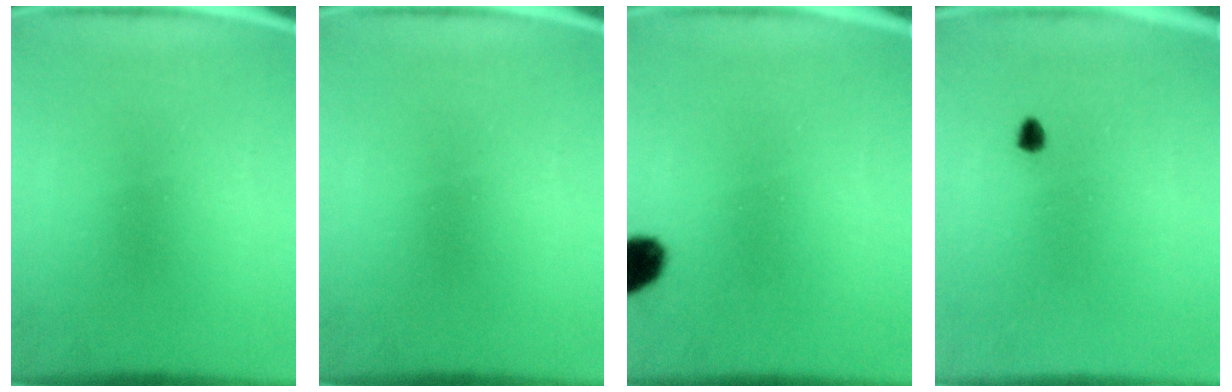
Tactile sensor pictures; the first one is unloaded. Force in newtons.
{"total": 0.0}
{"total": 5.4}
{"total": 0.9}